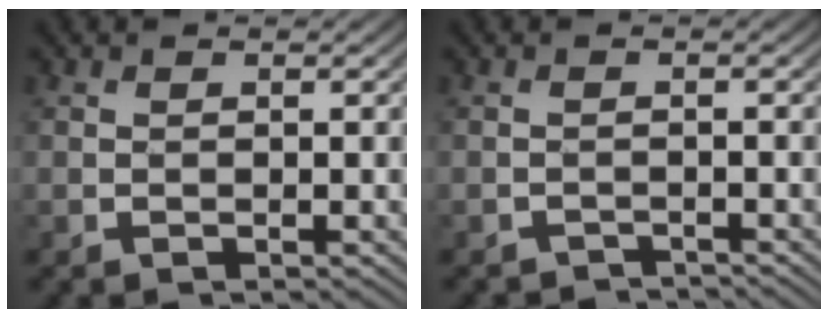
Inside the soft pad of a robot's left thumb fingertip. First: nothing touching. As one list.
[{"total": 1.7, "force": [-1.7, 0.2, 0.1], "torque": [0.003, 0.001, -0.030]}]